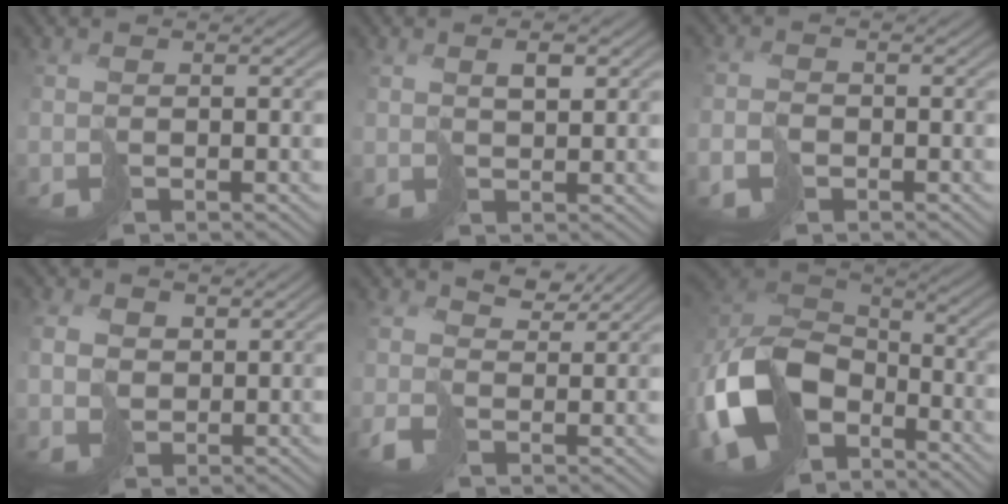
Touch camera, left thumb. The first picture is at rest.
{"total": 2.0, "force": [1.4, 0.6, 1.2], "torque": [-0.020, 0.002, 0.030]}
{"total": 2.1, "force": [-1.2, 1.4, 1.0], "torque": [-0.024, -0.003, -0.025]}
{"total": 3.3, "force": [1.3, 2.8, 1.3], "torque": [-0.040, 0.004, 0.028]}
{"total": 3.8, "force": [1.2, 2.5, 2.6], "torque": [-0.069, -0.004, 0.020]}
{"total": 15.7, "force": [-6.0, 10.7, 9.8], "torque": [-0.256, -0.028, -0.118]}